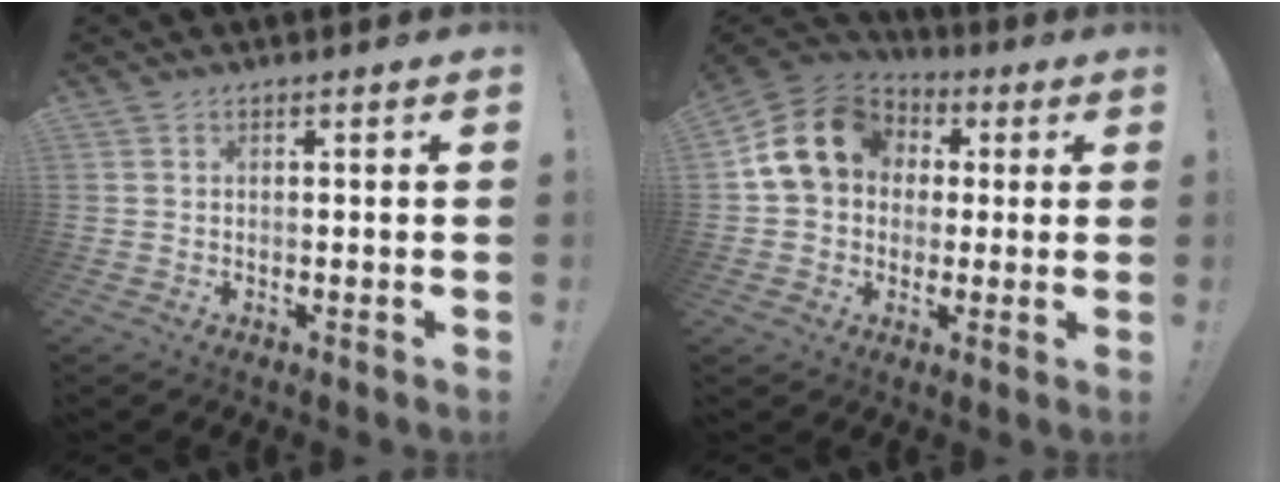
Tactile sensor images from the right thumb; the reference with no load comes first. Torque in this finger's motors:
{"motor_torque": [0.28, 0.42, 0.78, 0.14, 0.34]}